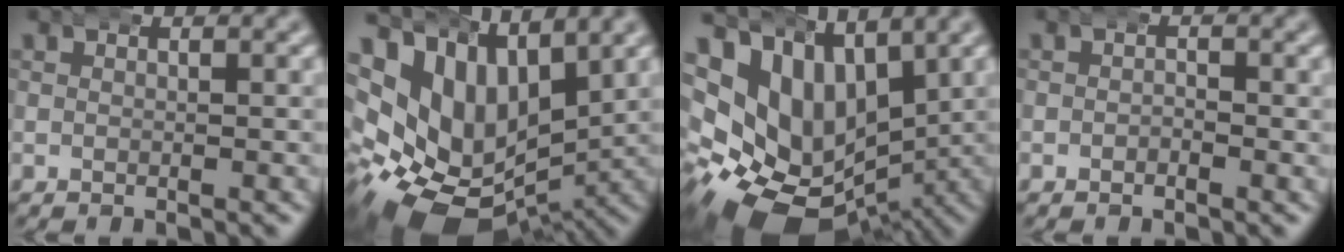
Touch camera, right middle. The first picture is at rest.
{"total": 17.8, "force": [-0.3, 14.1, 10.9], "torque": [-0.239, -0.059, 0.015]}
{"total": 18.8, "force": [-1.9, 14.9, 11.3], "torque": [-0.240, -0.066, -0.008]}
{"total": 0.6, "force": [-0.5, 0.3, 0.1], "torque": [0.004, -0.002, -0.009]}